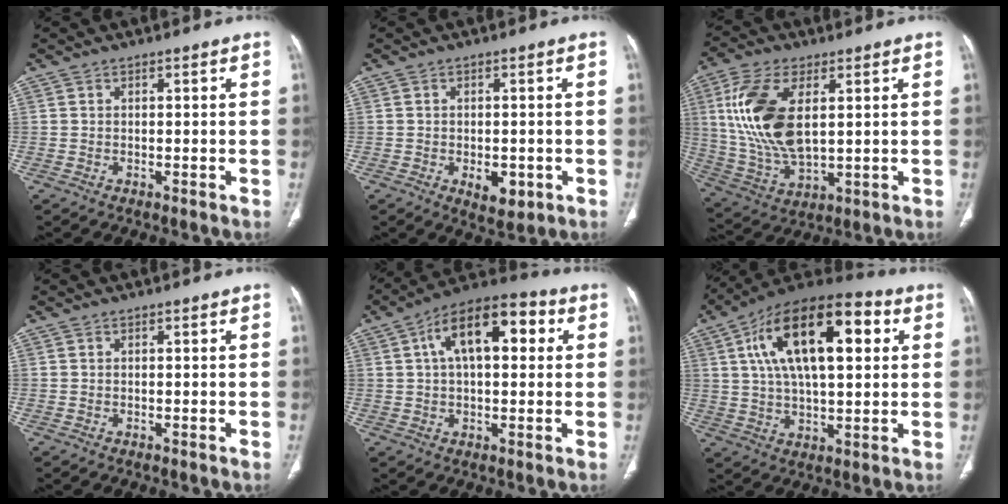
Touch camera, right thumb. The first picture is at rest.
{"total": 5.0, "force": [-1.6, 2.9, 3.8], "torque": [-0.041, -0.001, -0.012]}
{"total": 16.7, "force": [3.7, 8.4, 14.0], "torque": [-0.293, -0.011, 0.080]}
{"total": 0.0}
{"total": 15.3, "force": [4.2, 7.7, 12.6], "torque": [-0.178, 0.027, 0.057]}
{"total": 22.9, "force": [6.6, 10.4, 19.3], "torque": [-0.308, 0.013, 0.099]}